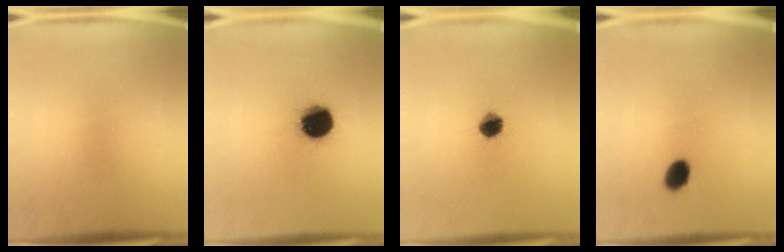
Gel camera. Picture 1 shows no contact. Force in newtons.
{"total": 14.2}
{"total": 5.3}
{"total": 3.0}